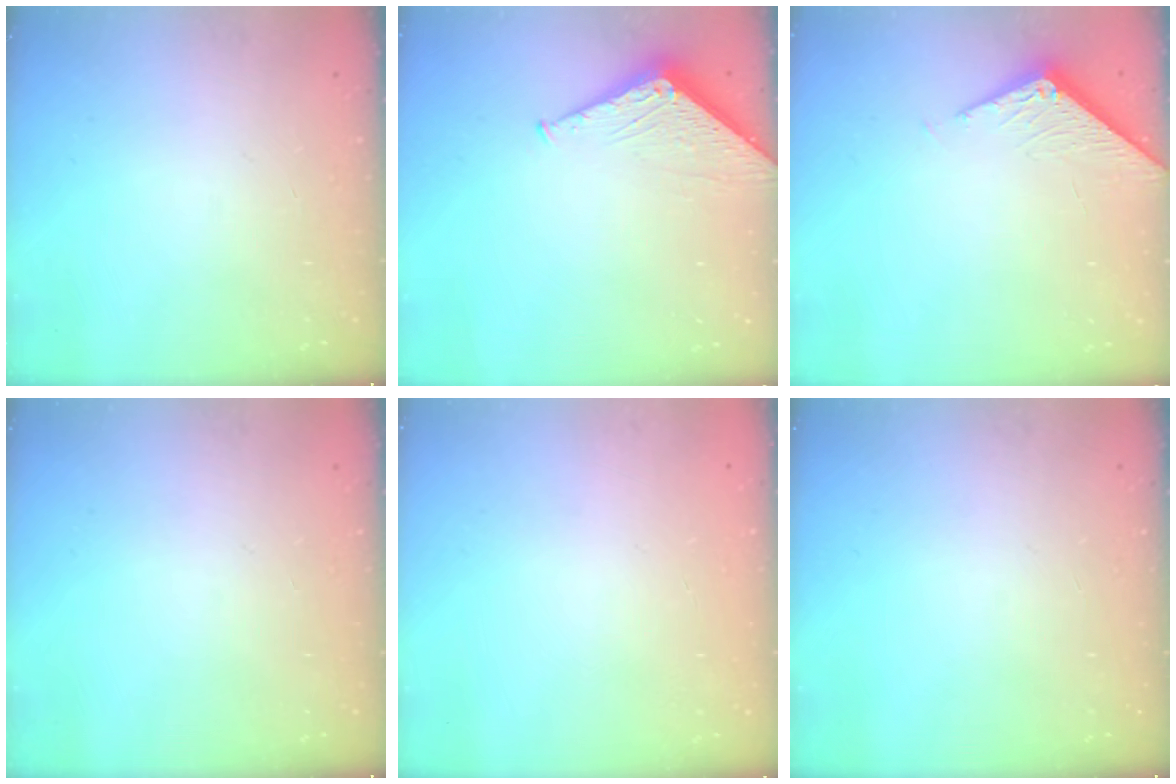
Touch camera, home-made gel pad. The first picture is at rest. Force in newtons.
{"total": 3.5, "press": 3.4, "slide": 0.3}
{"total": 4.0, "press": 4.0, "slide": 0.1}
{"total": 0.0}
{"total": 0.0}
{"total": 0.0}